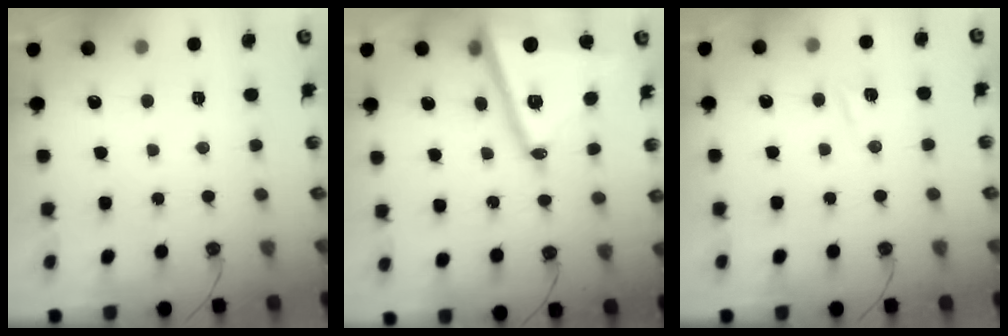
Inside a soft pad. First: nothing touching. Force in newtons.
{"total": 20.2, "press": 20.1, "slide": 1.7}
{"total": 5.9, "press": 5.8, "slide": 1.2}